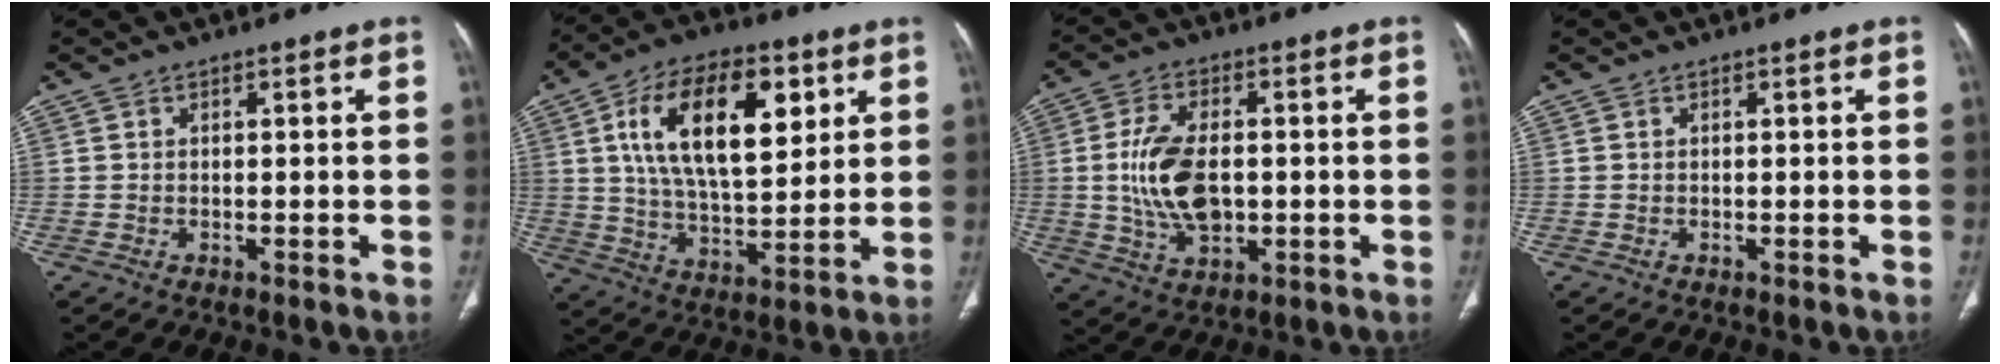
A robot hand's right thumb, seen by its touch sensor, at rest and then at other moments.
{"total": 20.5, "force": [6.8, 10.2, 16.5], "torque": [-0.251, -0.017, 0.116]}
{"total": 11.6, "force": [-0.2, 6.6, 9.6], "torque": [-0.182, 0.000, 0.001]}
{"total": 0.0}